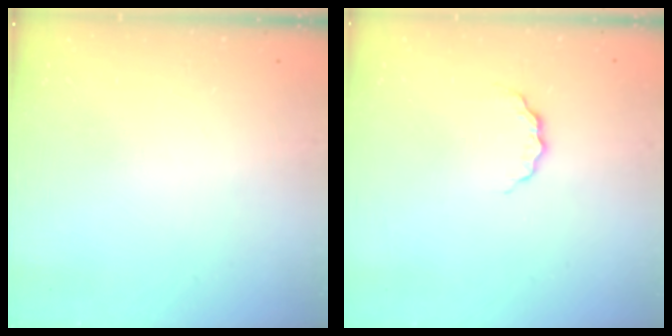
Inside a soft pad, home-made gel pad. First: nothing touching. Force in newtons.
{"total": 4.8, "press": 4.7, "slide": 0.5}